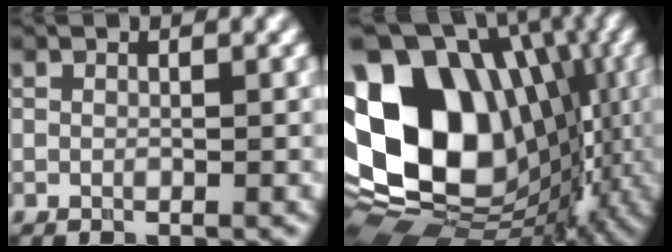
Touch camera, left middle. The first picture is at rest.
{"total": 18.2, "force": [1.9, 13.9, 11.6], "torque": [-0.222, 0.012, 0.036]}